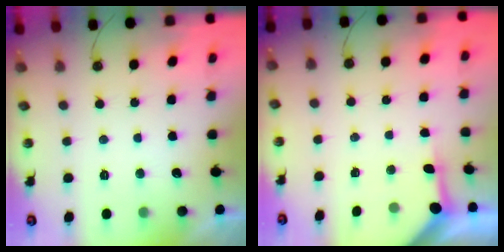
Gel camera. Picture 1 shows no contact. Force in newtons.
{"total": 3.9, "press": 3.9, "slide": 0.2}